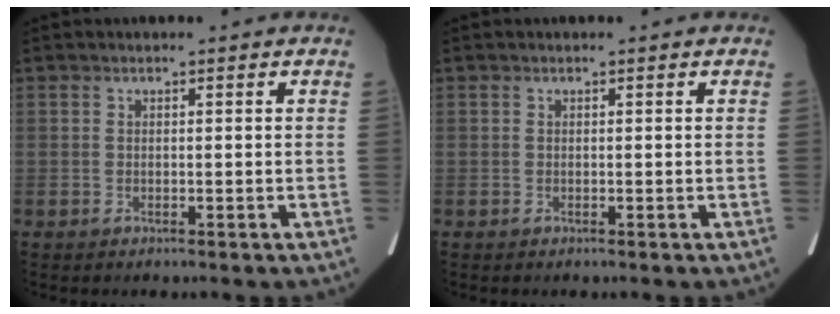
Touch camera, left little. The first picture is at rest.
{"total": 0.0}